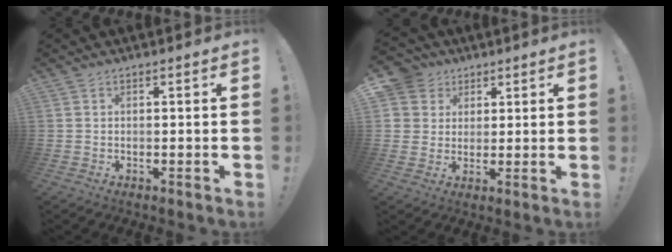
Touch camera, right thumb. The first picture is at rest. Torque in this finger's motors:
{"motor_torque": [0.37, 0.35, -0.21, 0.22, -0.03]}